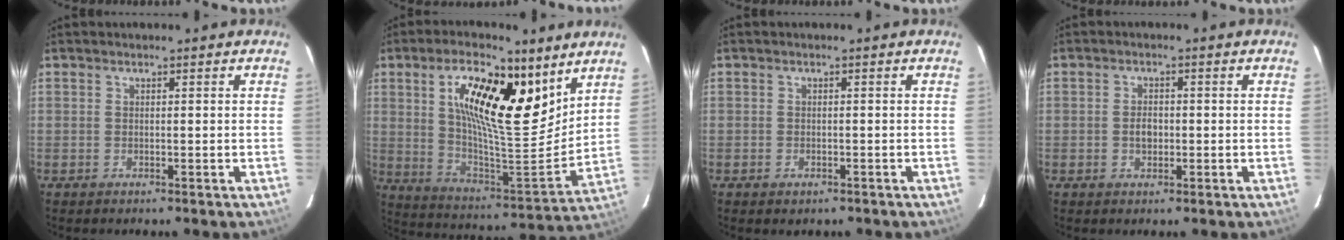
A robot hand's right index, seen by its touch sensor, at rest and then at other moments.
{"total": 19.8, "force": [9.6, 7.3, 15.6], "torque": [-0.263, 0.004, 0.169]}
{"total": 1.7, "force": [-0.9, 1.2, 0.6], "torque": [-0.012, -0.003, -0.012]}
{"total": 2.5, "force": [-0.4, 1.8, 1.7], "torque": [-0.030, 0.004, -0.007]}